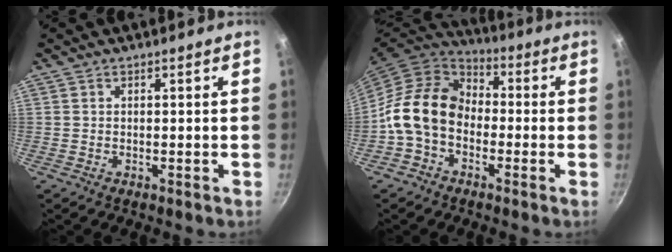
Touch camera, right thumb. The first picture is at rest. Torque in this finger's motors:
{"motor_torque": [2.49, 2.53, 1.10, -1.17, 0.29]}